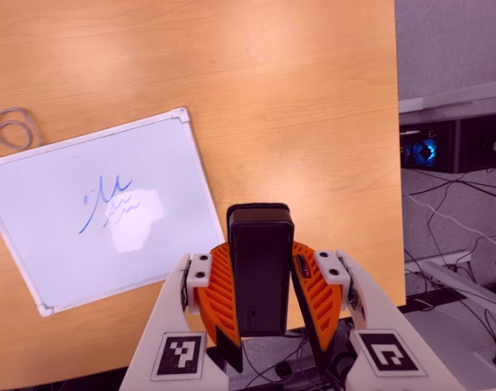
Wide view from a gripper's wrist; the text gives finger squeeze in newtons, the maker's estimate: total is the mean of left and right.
{"total": 8.7, "left": 7.3, "right": 10.2}